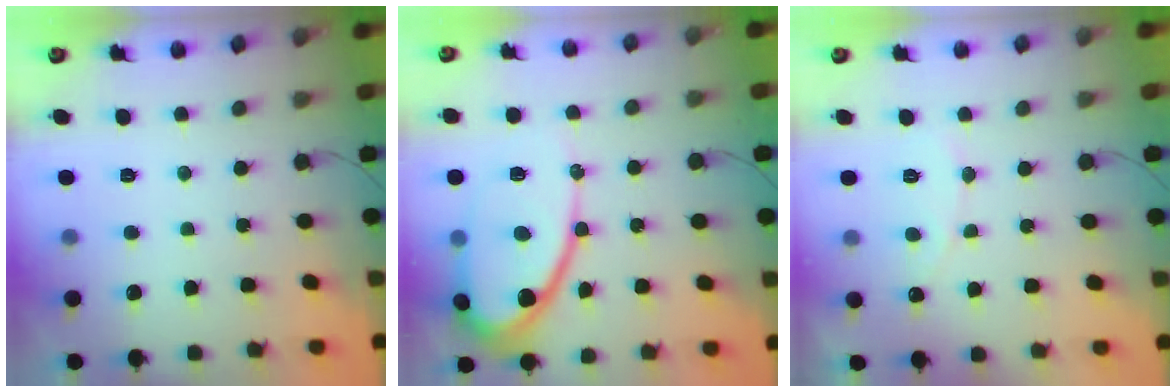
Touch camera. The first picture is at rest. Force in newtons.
{"total": 14.0, "press": 13.9, "slide": 1.2}
{"total": 5.7, "press": 5.7, "slide": 0.4}